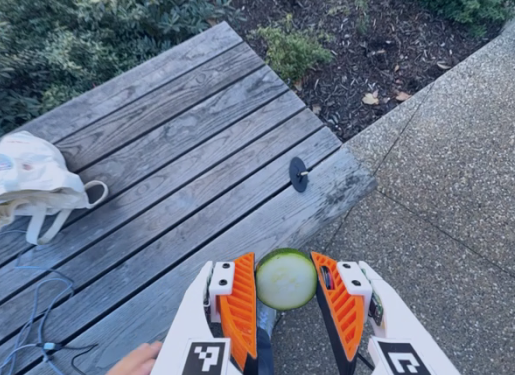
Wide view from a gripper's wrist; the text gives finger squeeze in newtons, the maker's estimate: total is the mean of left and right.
{"total": 9.0, "left": 8.8, "right": 9.2}